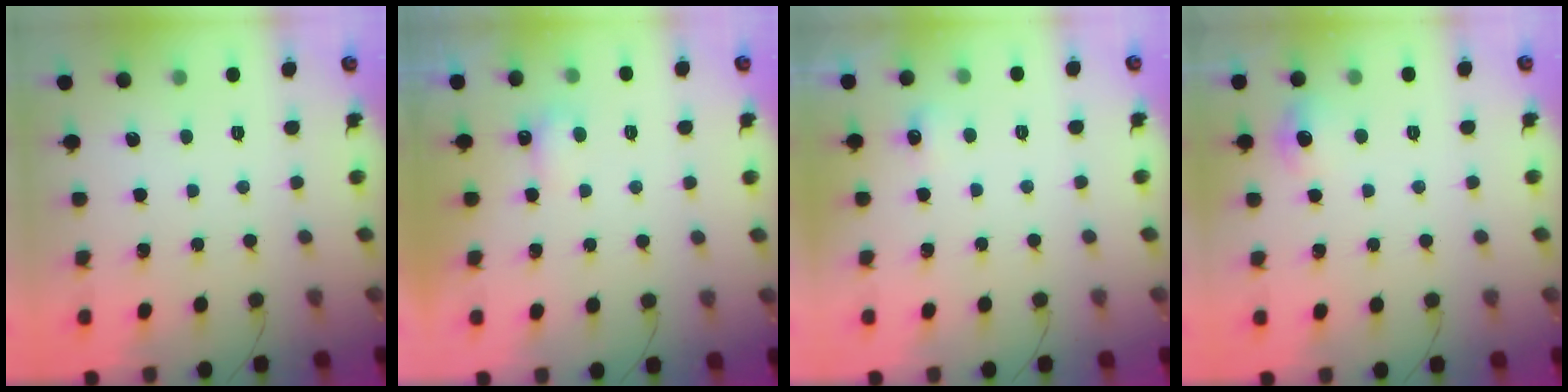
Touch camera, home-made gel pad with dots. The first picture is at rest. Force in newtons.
{"total": 3.0, "press": 3.0, "slide": 0.7}
{"total": 8.9, "press": 3.0, "slide": 8.4}
{"total": 5.4, "press": 5.2, "slide": 1.6}